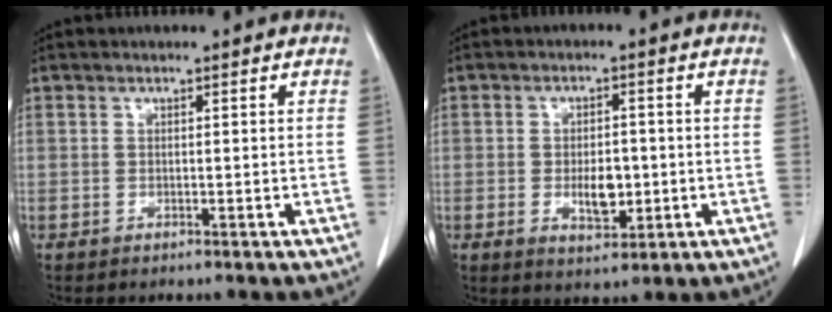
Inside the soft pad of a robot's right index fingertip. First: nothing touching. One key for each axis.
{"total": 5.3, "fx": -0.9, "fy": 2.5, "fz": 4.5, "tx": -0.074, "ty": -0.004, "tz": -0.007}